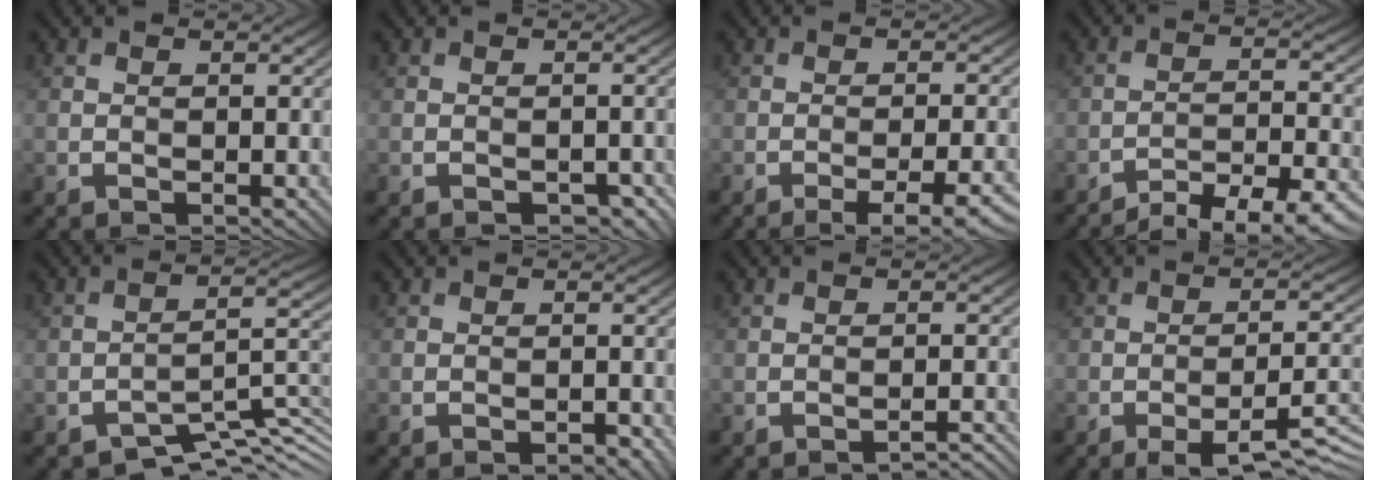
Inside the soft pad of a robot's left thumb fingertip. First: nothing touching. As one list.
[{"total": 2.0, "force": [-1.3, 1.1, 1.1], "torque": [-0.017, -0.001, -0.015]}, {"total": 6.6, "force": [-4.0, 1.2, 5.0], "torque": [-0.073, 0.009, -0.052]}, {"total": 8.8, "force": [-7.2, 1.7, 4.8], "torque": [-0.078, 0.005, -0.108]}, {"total": 7.2, "force": [-5.2, 2.3, 4.3], "torque": [-0.054, -0.002, -0.092]}, {"total": 1.8, "force": [-1.3, 0.5, 1.2], "torque": [-0.015, 0.003, -0.015]}, {"total": 2.4, "force": [-2.2, 0.2, 1.1], "torque": [-0.006, 0.011, -0.035]}, {"total": 8.5, "force": [-4.9, 2.1, 6.6], "torque": [-0.103, 0.002, -0.065]}]